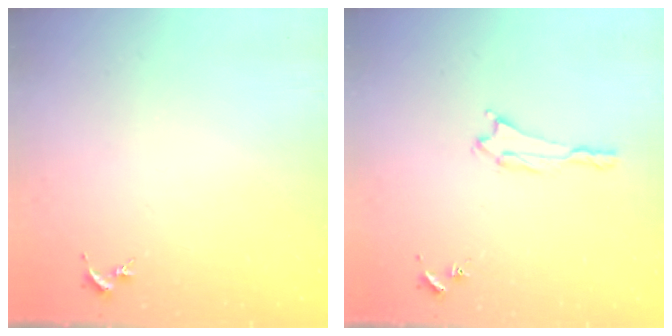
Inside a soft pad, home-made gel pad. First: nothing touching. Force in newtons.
{"total": 1.3, "press": 1.3, "slide": 0.1}